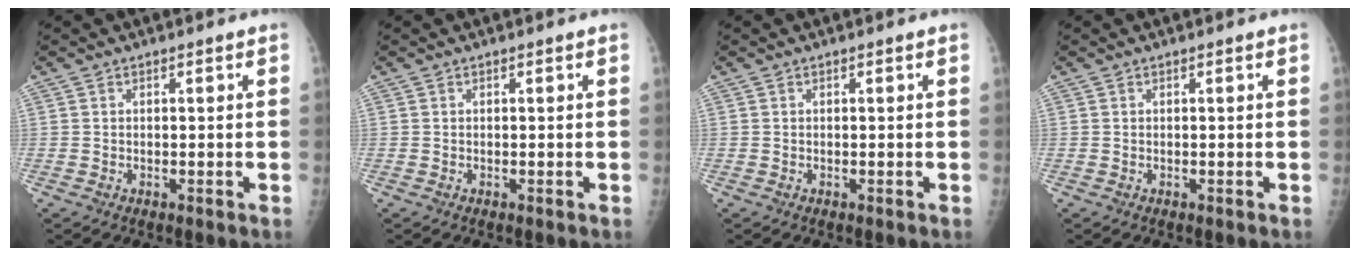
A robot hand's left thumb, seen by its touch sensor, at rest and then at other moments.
{"total": 0.0}
{"total": 0.0}
{"total": 0.0}